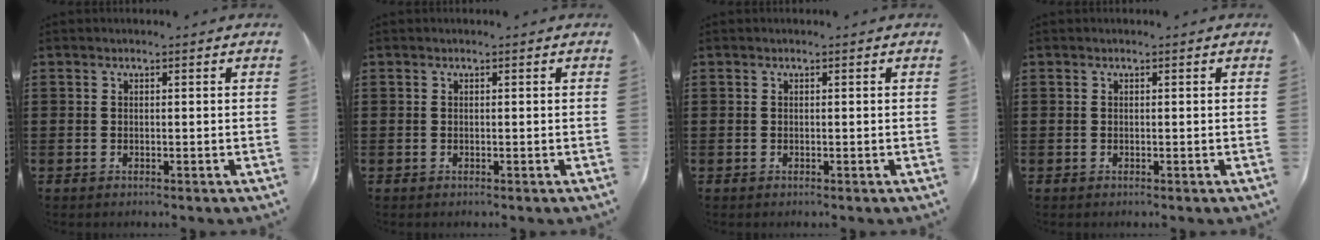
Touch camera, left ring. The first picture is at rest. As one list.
[{"total": 0.0}, {"total": 0.0}, {"total": 0.0}]